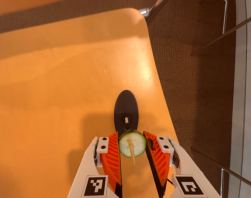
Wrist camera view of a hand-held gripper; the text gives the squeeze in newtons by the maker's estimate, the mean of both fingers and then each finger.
{"total": 7.7, "left": 7.3, "right": 8.0}